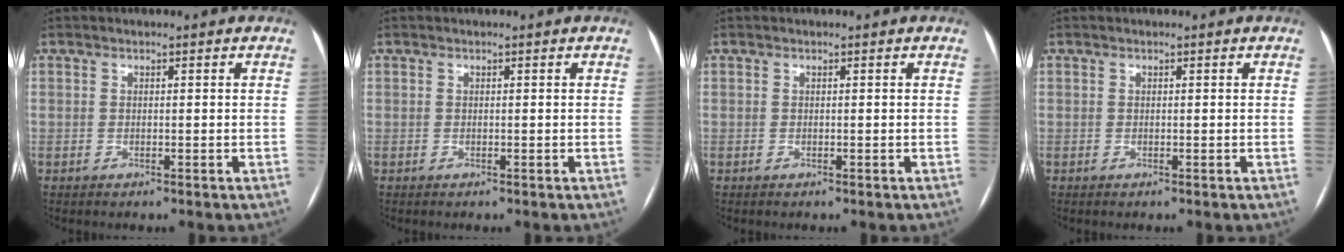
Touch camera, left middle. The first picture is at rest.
{"total": 0.0}
{"total": 0.0}
{"total": 0.0}